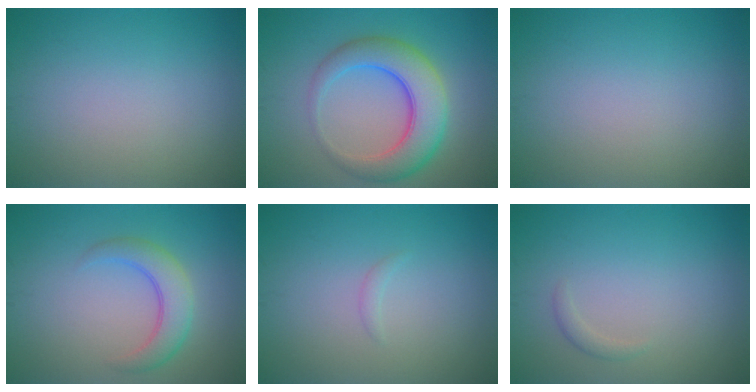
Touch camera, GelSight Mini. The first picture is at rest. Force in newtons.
{"total": 6.8, "press": 6.8, "slide": 0.1}
{"total": 0.0}
{"total": 3.6, "press": 3.6, "slide": 0.2}
{"total": 0.5, "press": 0.5, "slide": 0.1}
{"total": 0.8, "press": 0.8, "slide": 0.1}